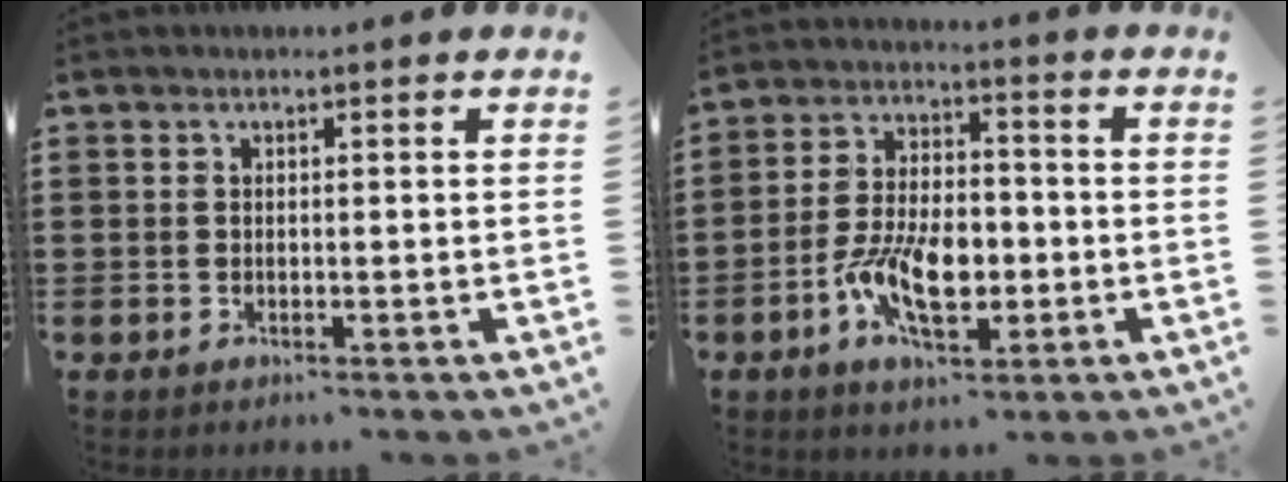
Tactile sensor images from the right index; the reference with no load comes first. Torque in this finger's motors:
{"motor_torque": [2.14, 0.00, 0.48, 0.21]}